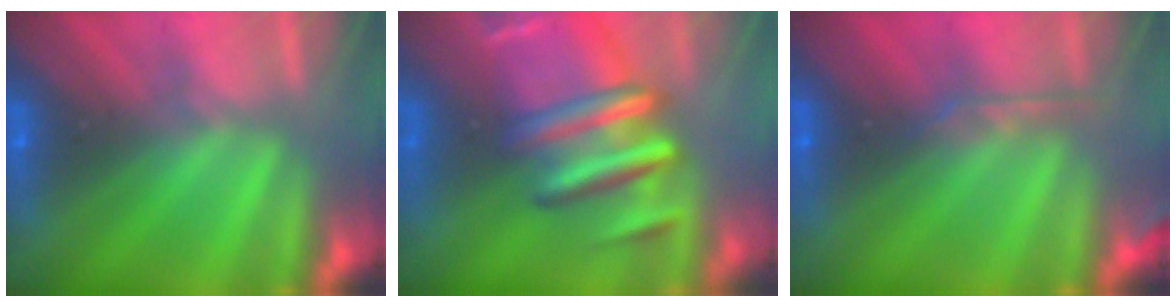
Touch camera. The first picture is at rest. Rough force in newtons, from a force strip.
{"total": 7.9}
{"total": 2.8}